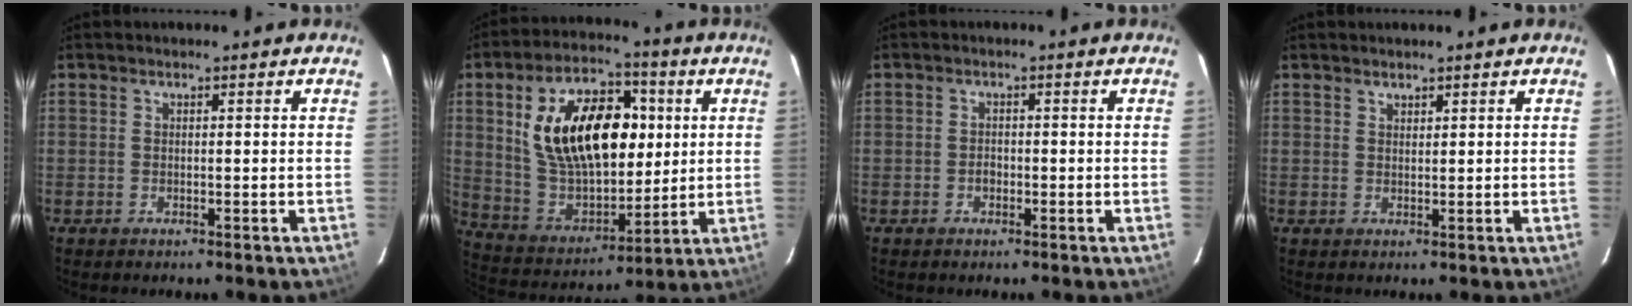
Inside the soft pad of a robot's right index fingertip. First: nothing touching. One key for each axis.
{"total": 22.3, "fx": 5.0, "fy": 12.8, "fz": 17.5, "tx": -0.322, "ty": 0.022, "tz": 0.104}
{"total": 1.2, "fx": -0.6, "fy": 1.0, "fz": 0.4, "tx": -0.007, "ty": 0.003, "tz": -0.009}
{"total": 1.1, "fx": 0.9, "fy": 0.5, "fz": 0.2, "tx": -0.004, "ty": 0.002, "tz": 0.017}